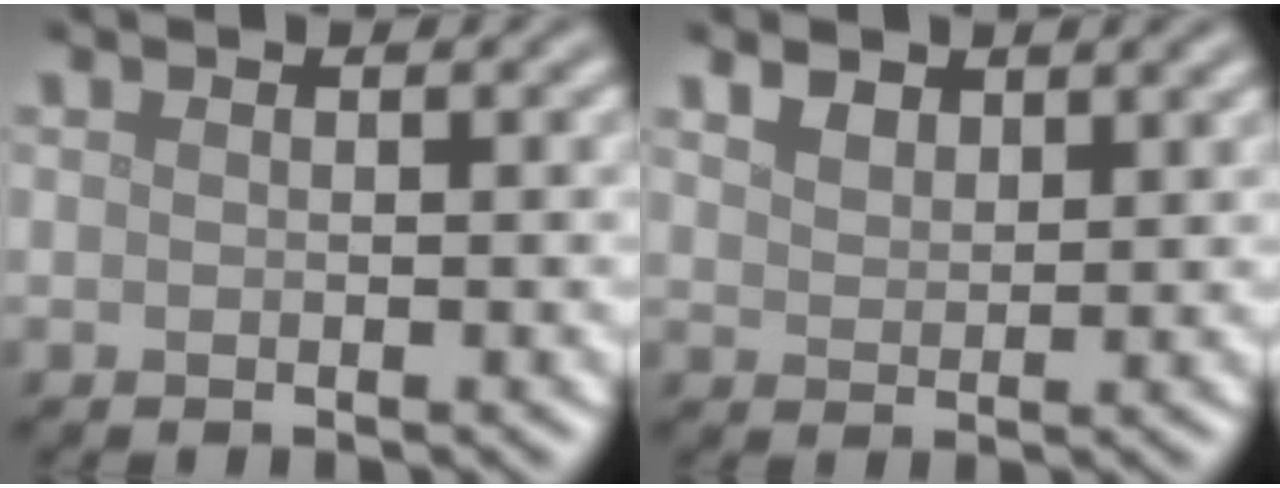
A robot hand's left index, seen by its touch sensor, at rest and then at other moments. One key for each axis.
{"total": 2.2, "fx": 1.8, "fy": 1.1, "fz": 0.8, "tx": -0.020, "ty": 0.000, "tz": 0.036}